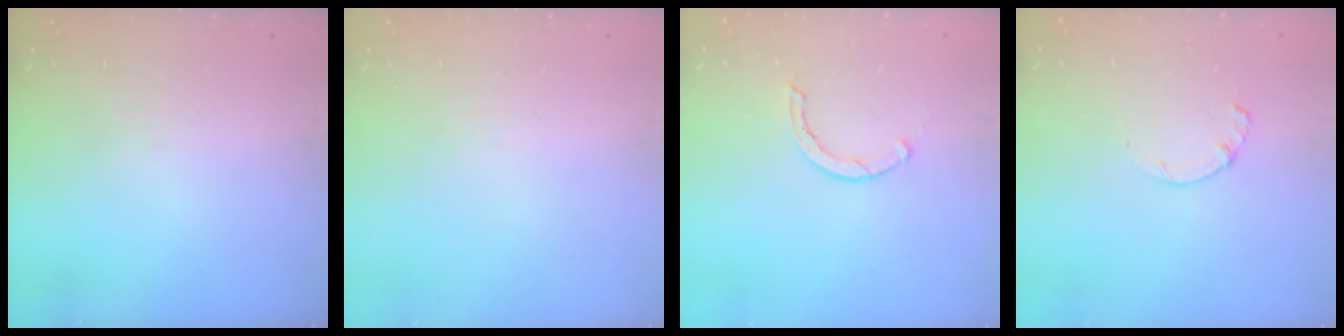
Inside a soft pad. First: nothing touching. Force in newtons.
{"total": 0.0}
{"total": 1.7, "press": 1.6, "slide": 0.3}
{"total": 1.7, "press": 1.7, "slide": 0.3}